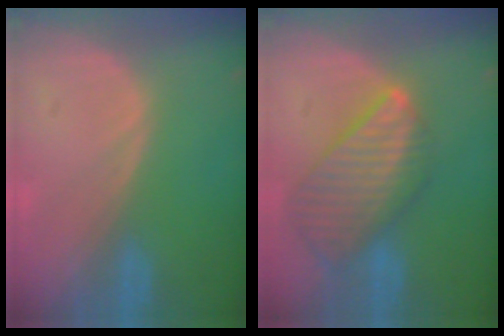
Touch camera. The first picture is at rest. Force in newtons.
{"total": 9.6, "press": 8.4, "slide": 4.7}